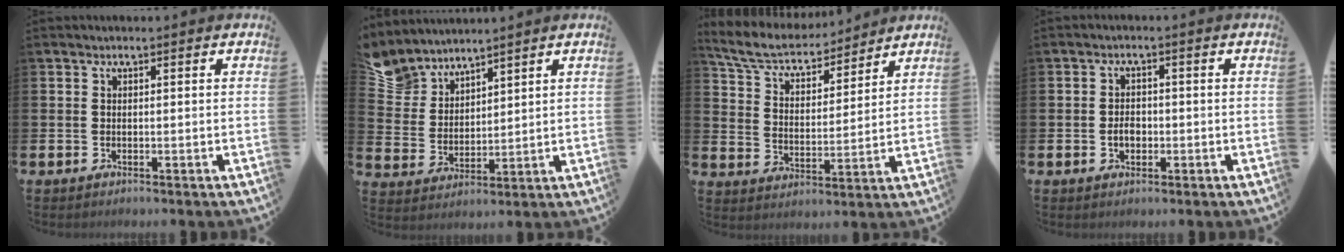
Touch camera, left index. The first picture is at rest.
{"total": 5.7, "force": [5.4, 1.8, -0.4], "torque": [-0.028, -0.034, 0.103]}
{"total": 7.3, "force": [6.7, 2.0, 1.9], "torque": [-0.074, -0.043, 0.118]}
{"total": 2.3, "force": [-0.5, 1.7, 1.5], "torque": [-0.022, 0.002, -0.014]}